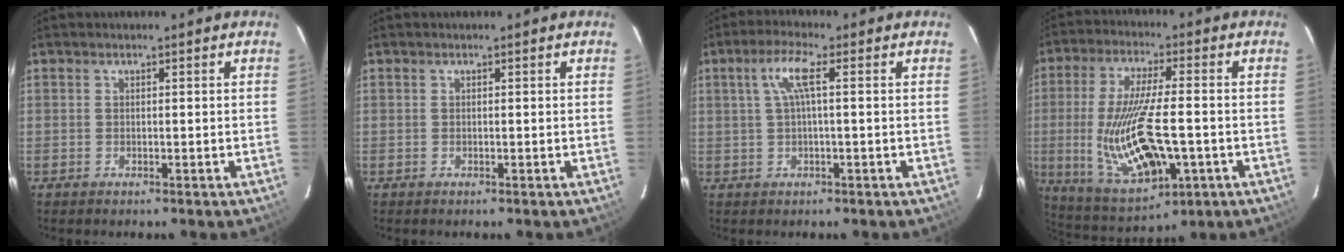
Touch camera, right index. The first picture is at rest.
{"total": 0.0}
{"total": 4.8, "force": [0.8, 0.5, 4.7], "torque": [-0.094, 0.008, 0.018]}
{"total": 18.4, "force": [-3.6, 6.7, 16.7], "torque": [-0.335, -0.025, -0.044]}